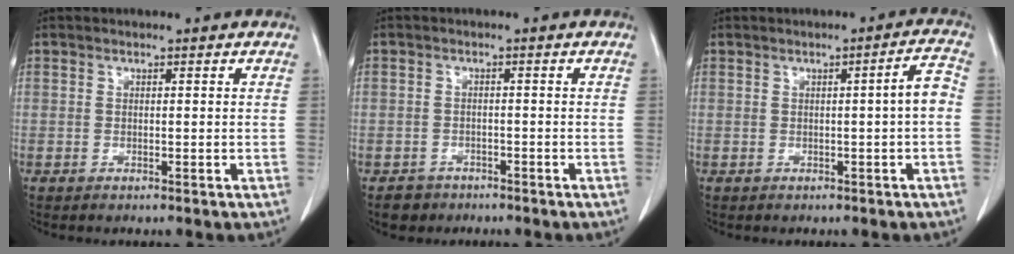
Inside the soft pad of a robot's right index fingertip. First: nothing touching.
{"total": 2.7, "force": [-1.7, 2.1, -0.2], "torque": [-0.001, 0.010, -0.029]}
{"total": 3.3, "force": [-0.4, -0.1, 3.2], "torque": [-0.046, 0.004, -0.004]}